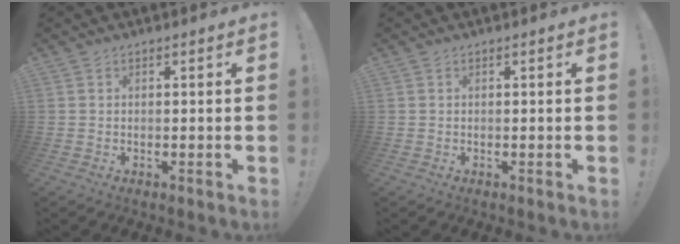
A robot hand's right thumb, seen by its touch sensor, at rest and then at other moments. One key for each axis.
{"total": 0.0}